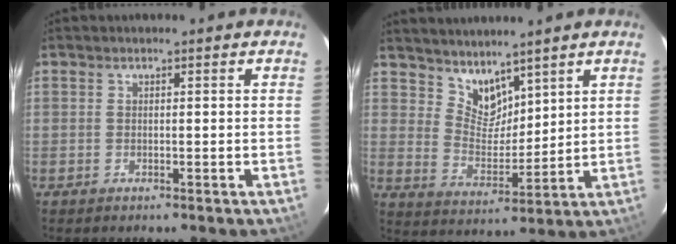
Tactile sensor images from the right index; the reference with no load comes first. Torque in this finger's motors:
{"motor_torque": [-0.10, 0.34, 0.02, 0.00]}